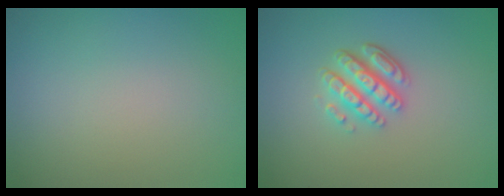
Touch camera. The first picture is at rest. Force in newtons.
{"total": 4.1, "press": 3.2, "slide": 2.5}